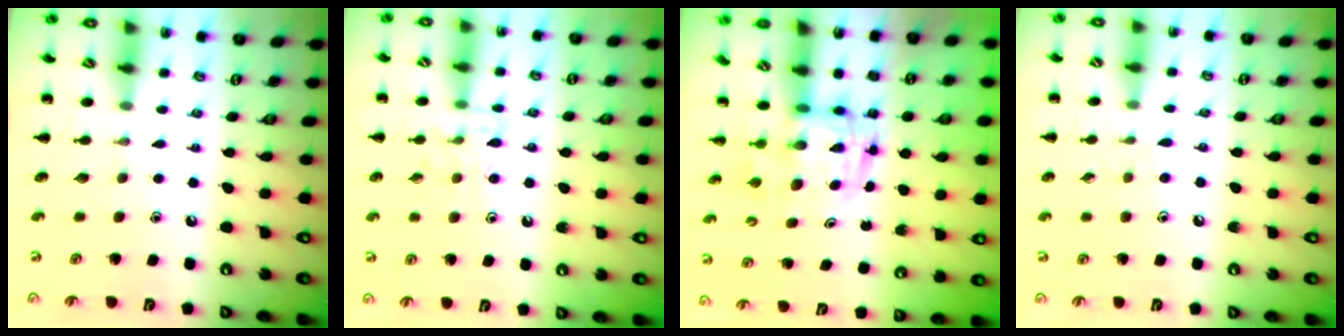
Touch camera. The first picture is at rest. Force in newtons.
{"total": 8.0, "press": 7.9, "slide": 0.9}
{"total": 2.9, "press": 2.9, "slide": 0.5}
{"total": 4.4, "press": 3.9, "slide": 2.0}